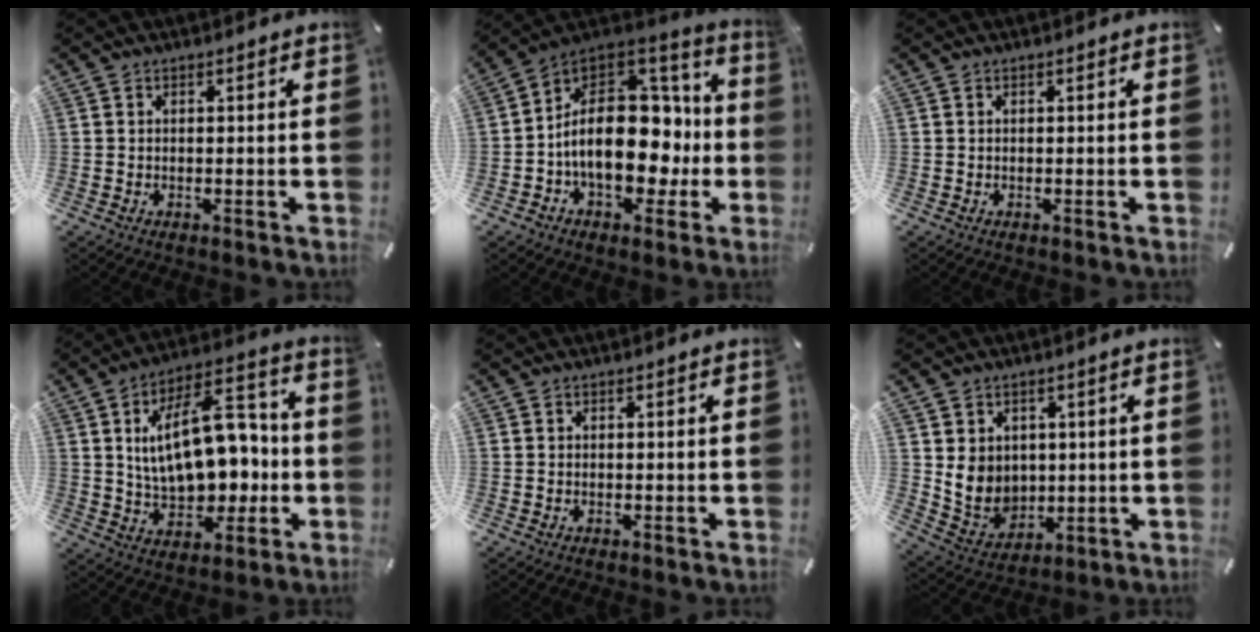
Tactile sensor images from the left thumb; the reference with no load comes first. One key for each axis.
{"total": 20.6, "fx": -1.8, "fy": 14.5, "fz": 14.5, "tx": -0.247, "ty": 0.000, "tz": -0.021}
{"total": 0.0}
{"total": 20.5, "fx": 1.9, "fy": 12.9, "fz": 15.8, "tx": -0.238, "ty": -0.002, "tz": 0.035}
{"total": 0.0}
{"total": 8.5, "fx": 2.7, "fy": 7.8, "fz": 1.9, "tx": -0.044, "ty": -0.028, "tz": 0.058}